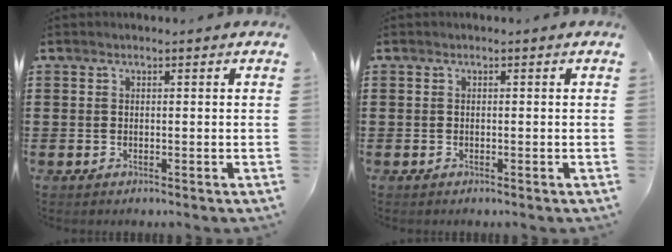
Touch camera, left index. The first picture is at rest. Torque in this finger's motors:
{"motor_torque": [-0.01, 0.00, 0.00, 0.00]}